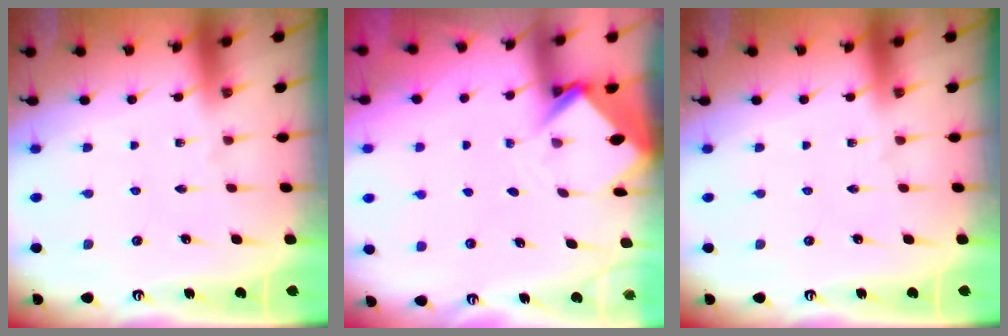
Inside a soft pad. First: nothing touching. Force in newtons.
{"total": 3.7, "press": 3.7, "slide": 0.2}
{"total": 0.0}